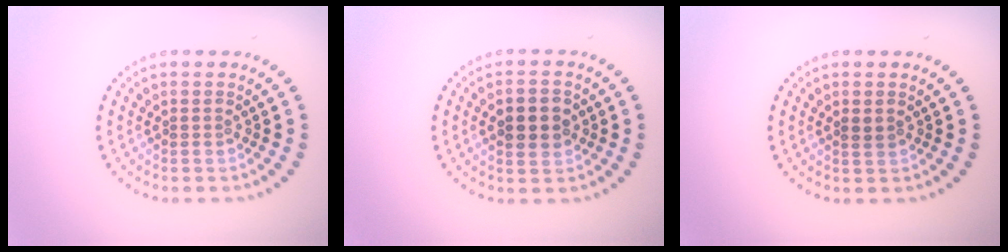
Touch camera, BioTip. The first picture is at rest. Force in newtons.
{"total": 3.8, "press": 3.8, "slide": 0.1}
{"total": 0.8, "press": 0.7, "slide": 0.3}